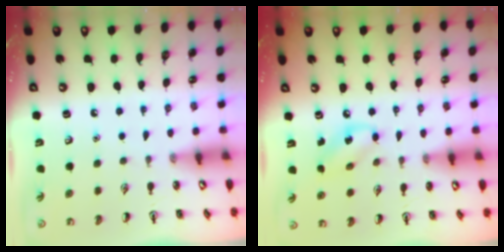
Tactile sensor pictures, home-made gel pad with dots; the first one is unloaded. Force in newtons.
{"total": 6.0, "press": 6.0, "slide": 0.6}